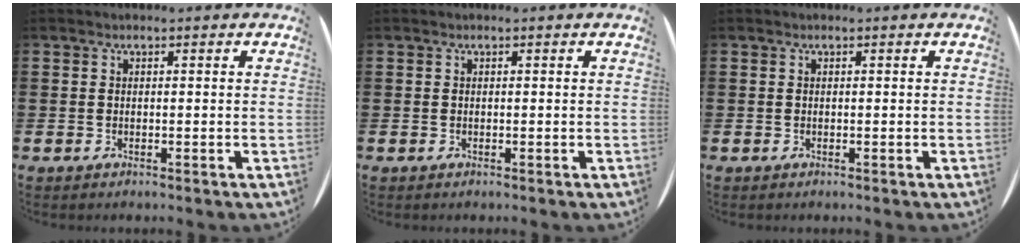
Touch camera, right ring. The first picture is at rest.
{"total": 0.0}
{"total": 0.0}